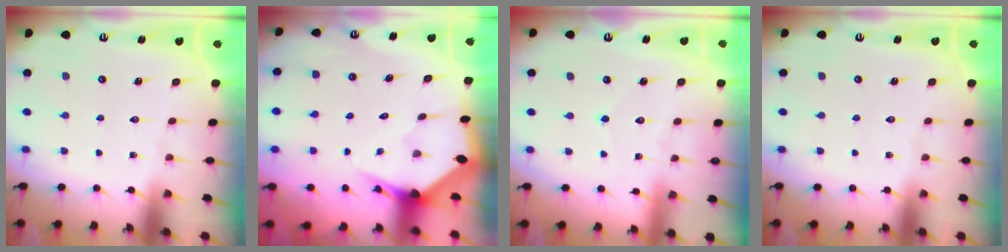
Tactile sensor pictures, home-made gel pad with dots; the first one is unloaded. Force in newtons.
{"total": 3.6, "press": 3.6, "slide": 0.2}
{"total": 3.2, "press": 3.2, "slide": 0.2}
{"total": 0.0}